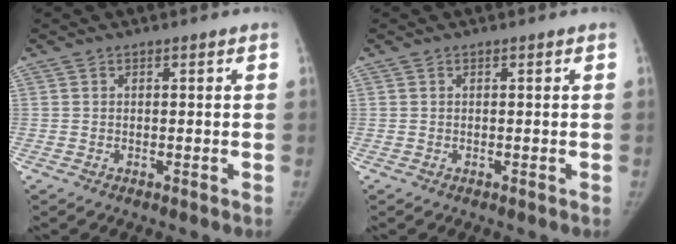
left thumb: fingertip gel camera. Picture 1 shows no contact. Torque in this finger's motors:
{"motor_torque": [0.00, 0.00, 0.23, -0.23, 0.03]}